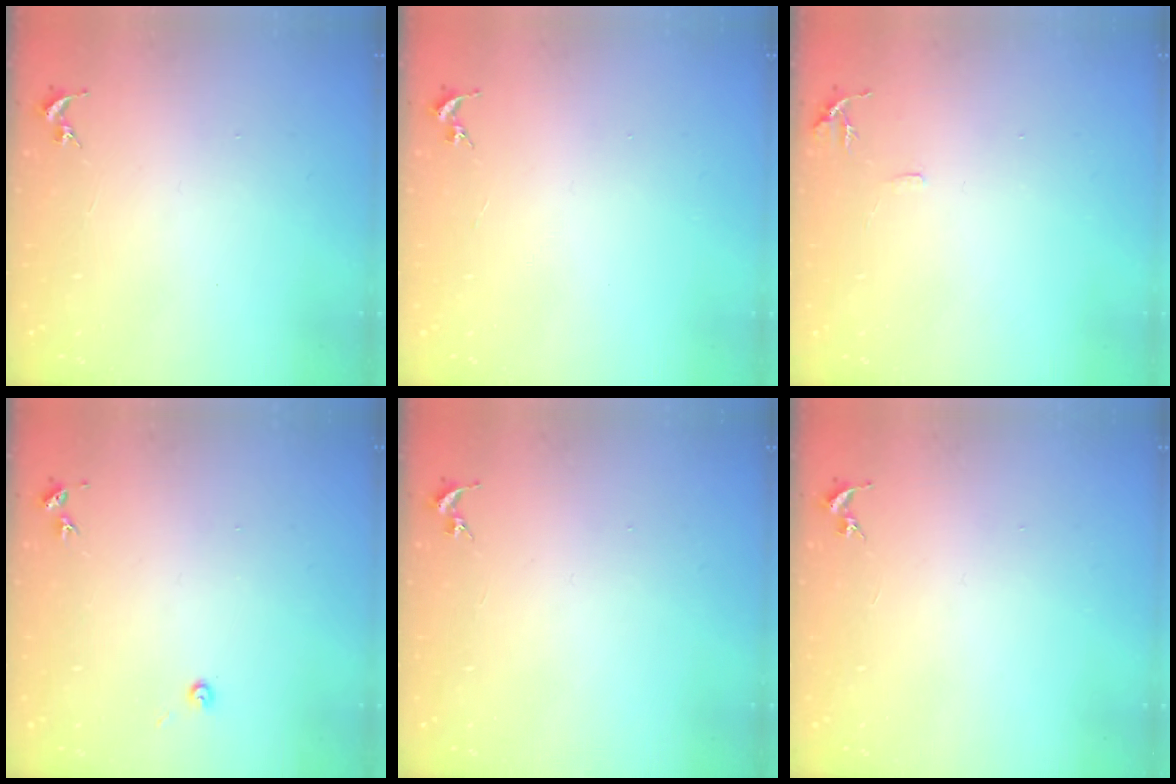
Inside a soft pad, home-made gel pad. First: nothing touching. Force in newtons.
{"total": 0.0}
{"total": 6.0, "press": 5.9, "slide": 0.7}
{"total": 3.0, "press": 3.0, "slide": 0.3}
{"total": 0.0}
{"total": 0.0}